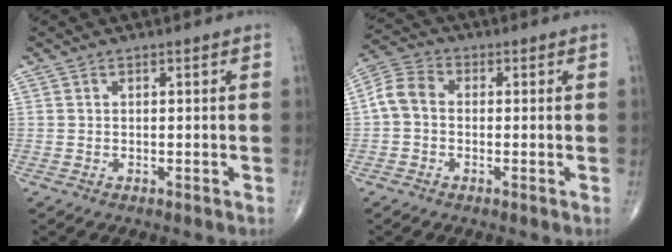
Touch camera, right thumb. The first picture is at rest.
{"total": 5.8, "force": [-0.3, 4.3, 3.8], "torque": [-0.071, 0.017, -0.020]}